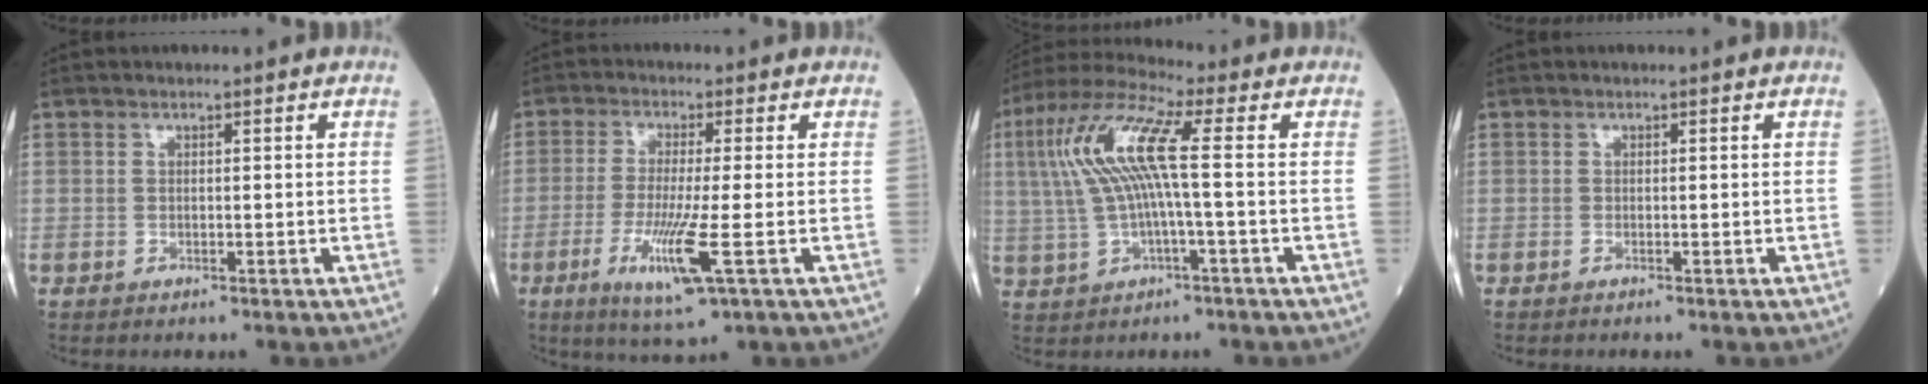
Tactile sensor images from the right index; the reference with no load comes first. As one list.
[{"total": 8.6, "force": [-3.0, -0.2, 8.1], "torque": [-0.162, -0.029, -0.056]}, {"total": 11.2, "force": [1.1, 1.2, 11.1], "torque": [-0.242, 0.030, 0.018]}, {"total": 0.0}]